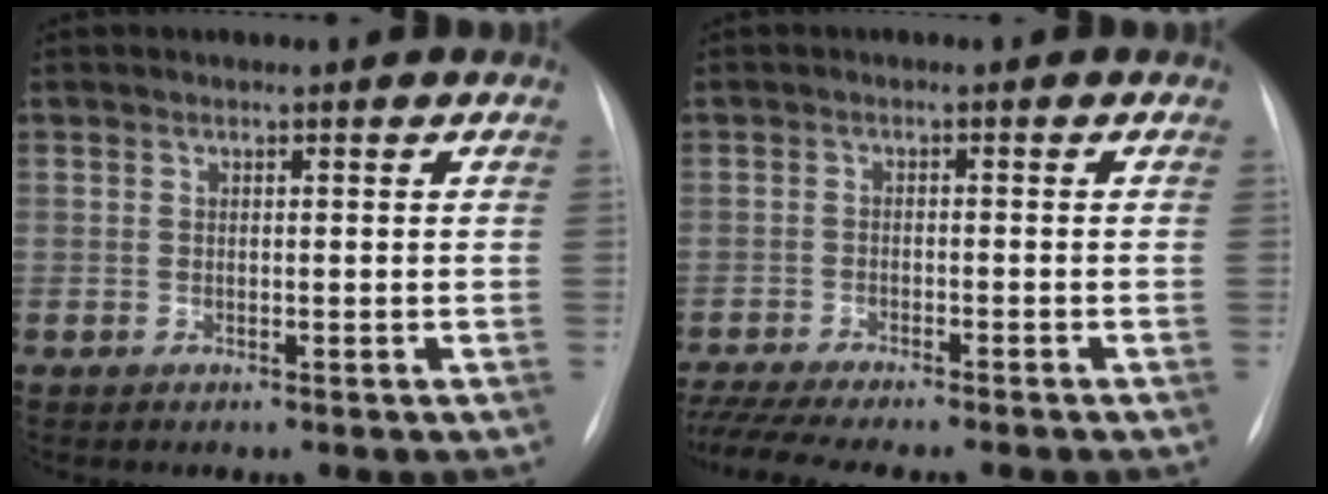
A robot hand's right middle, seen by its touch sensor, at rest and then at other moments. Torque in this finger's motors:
{"motor_torque": [1.06, -1.08, 0.15, 0.06]}